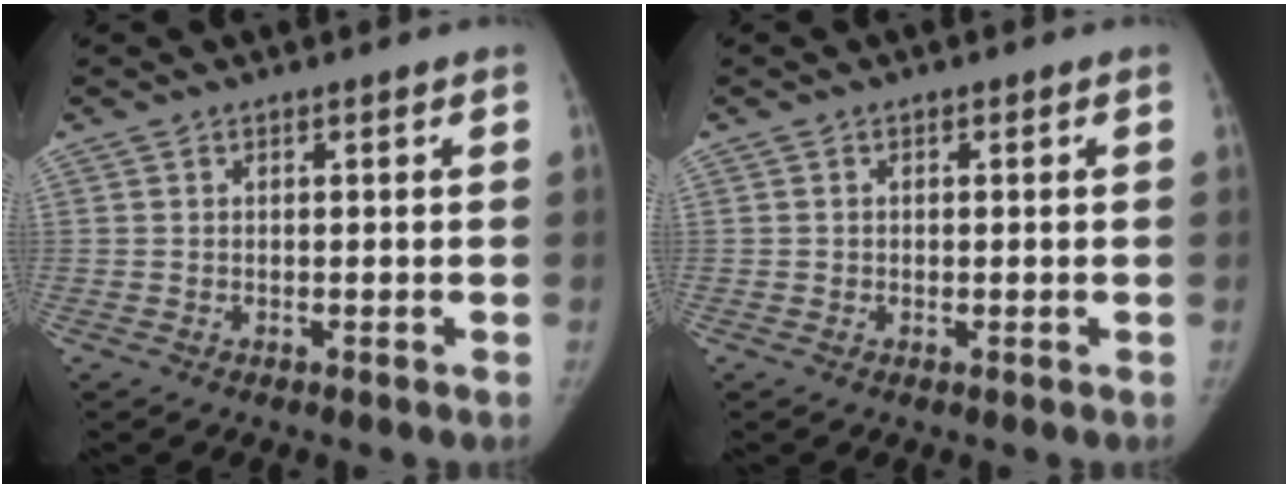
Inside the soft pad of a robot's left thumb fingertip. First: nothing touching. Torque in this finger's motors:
{"motor_torque": [-0.12, -0.11, 0.21, -0.19, 0.00]}